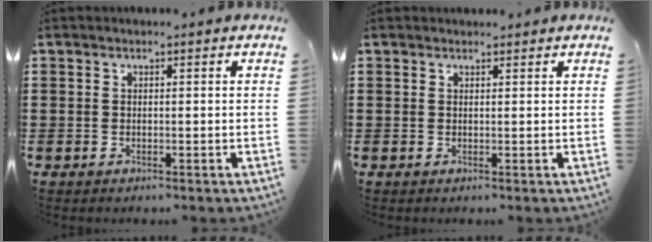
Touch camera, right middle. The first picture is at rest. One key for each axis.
{"total": 0.7, "fx": 0.7, "fy": 0.1, "fz": -0.1, "tx": 0.007, "ty": -0.002, "tz": 0.012}